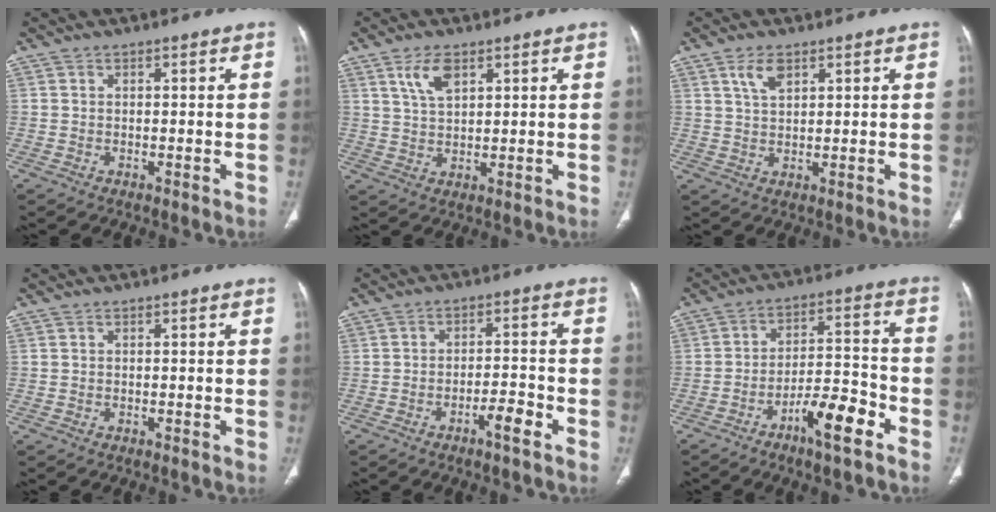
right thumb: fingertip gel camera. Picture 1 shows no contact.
{"total": 5.3, "force": [2.9, 2.5, 3.7], "torque": [-0.064, -0.012, 0.059]}
{"total": 4.1, "force": [2.3, 2.0, 2.7], "torque": [-0.045, -0.008, 0.047]}
{"total": 0.0}
{"total": 4.4, "force": [-2.8, 0.8, 3.3], "torque": [-0.059, 0.023, -0.046]}
{"total": 10.5, "force": [-6.1, 2.6, 8.1], "torque": [-0.130, 0.046, -0.100]}